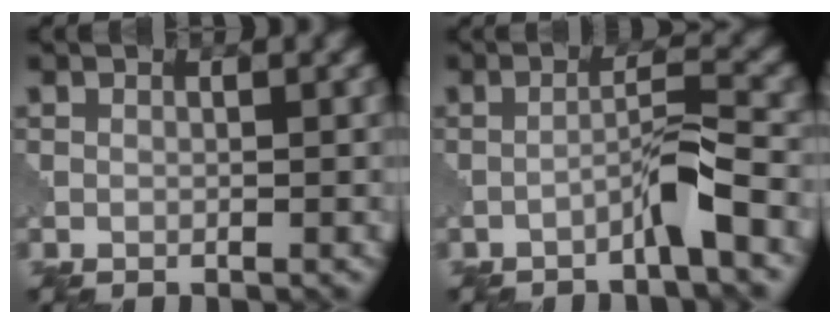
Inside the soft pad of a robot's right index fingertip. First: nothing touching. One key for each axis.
{"total": 3.1, "fx": -1.9, "fy": -0.1, "fz": 2.5, "tx": -0.045, "ty": 0.016, "tz": -0.042}